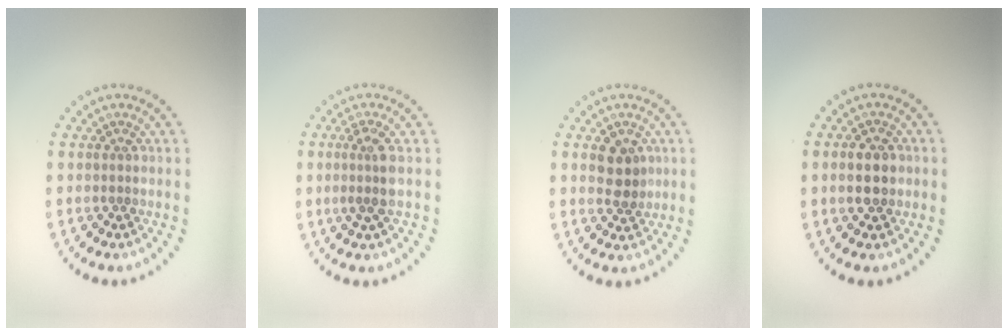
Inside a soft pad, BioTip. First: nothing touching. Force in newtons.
{"total": 2.4, "press": 1.9, "slide": 1.5}
{"total": 2.6, "press": 2.5, "slide": 0.8}
{"total": 2.9, "press": 2.9, "slide": 0.1}